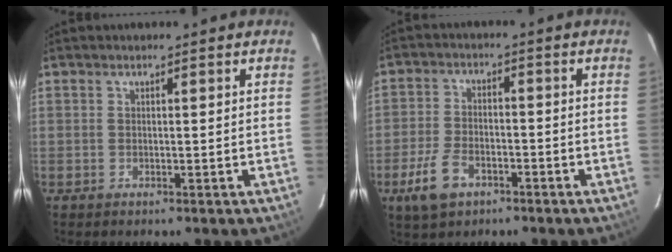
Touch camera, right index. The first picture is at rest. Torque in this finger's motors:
{"motor_torque": [-0.12, -0.07, -0.65, -0.15]}